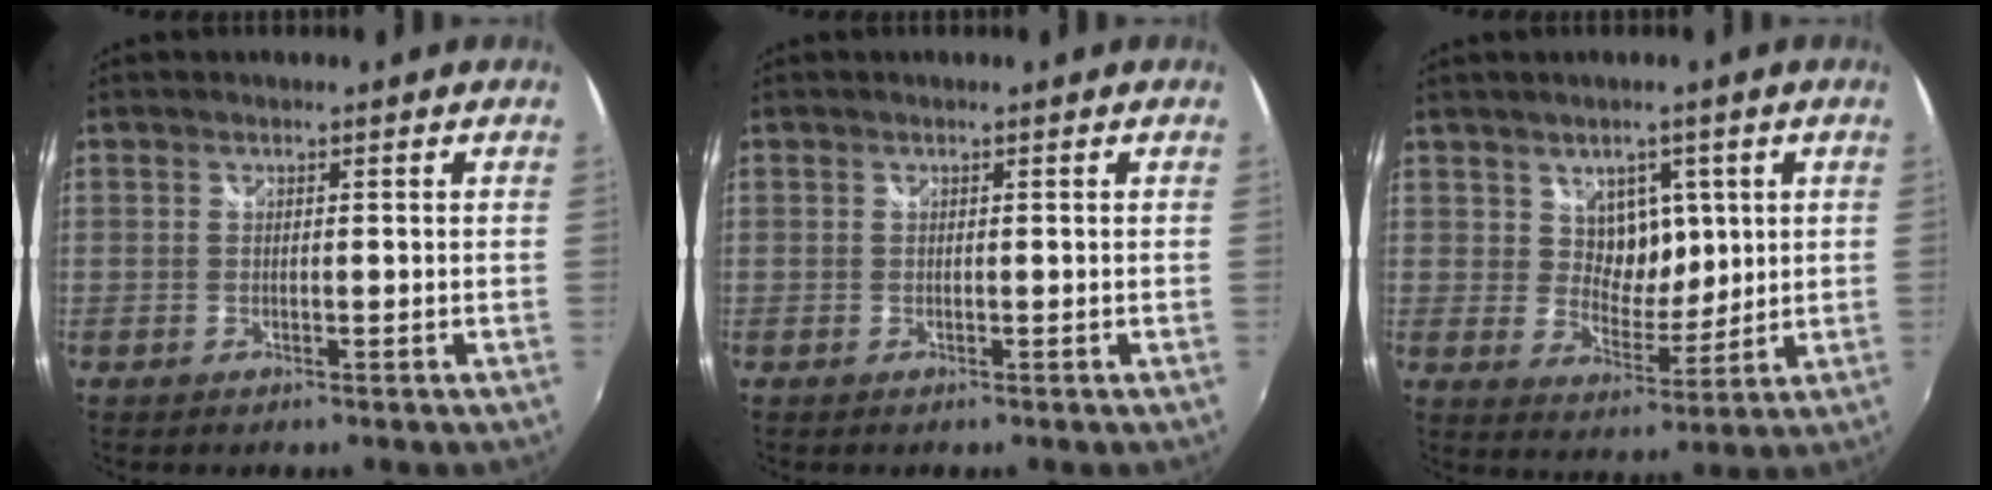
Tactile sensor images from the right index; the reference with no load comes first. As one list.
[{"total": 0.0}, {"total": 6.5, "force": [2.4, 5.1, 3.2], "torque": [-0.043, -0.001, 0.045]}]